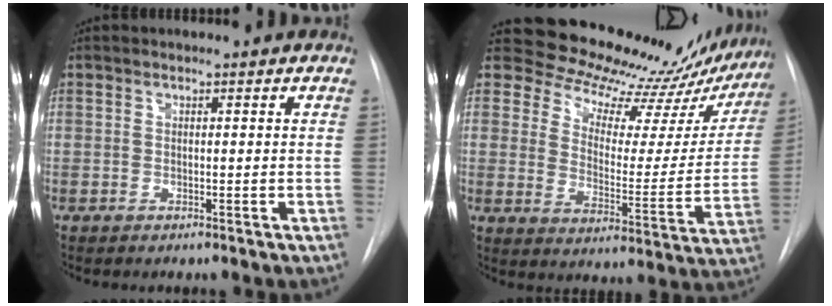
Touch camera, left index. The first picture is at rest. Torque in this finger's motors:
{"motor_torque": [0.99, -1.15, 0.01, -0.07]}